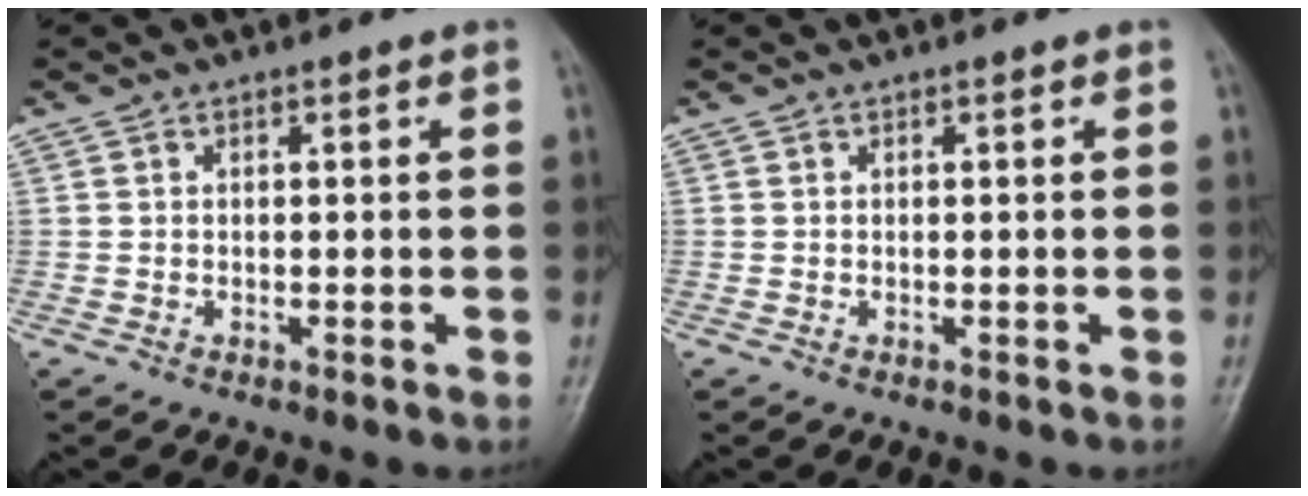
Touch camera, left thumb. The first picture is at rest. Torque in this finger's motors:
{"motor_torque": [0.04, 0.04, -0.01, -0.01, 0.00]}